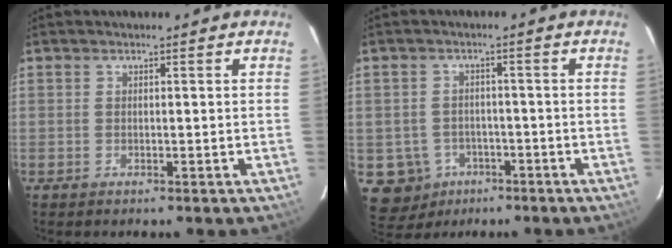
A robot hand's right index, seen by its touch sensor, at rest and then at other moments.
{"total": 7.9, "force": [-3.6, 6.9, 1.5], "torque": [-0.059, 0.018, -0.043]}